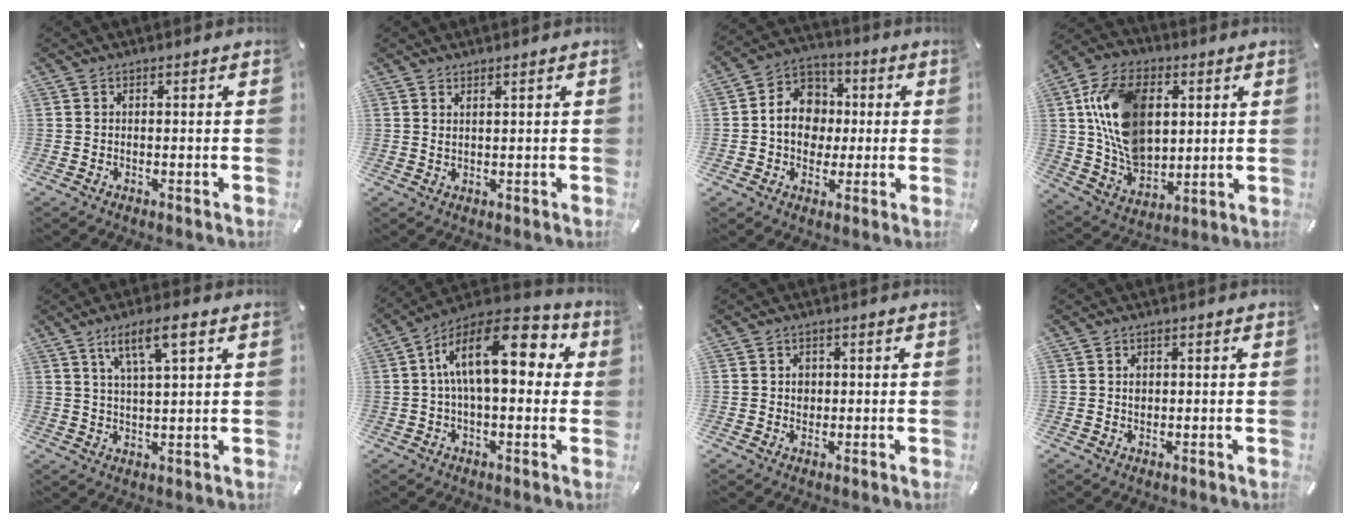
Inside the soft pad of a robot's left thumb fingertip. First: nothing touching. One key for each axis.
{"total": 1.1, "fx": 0.9, "fy": 0.1, "fz": 0.7, "tx": -0.014, "ty": -0.002, "tz": 0.016}
{"total": 10.8, "fx": -0.7, "fy": 9.4, "fz": 5.2, "tx": -0.100, "ty": 0.019, "tz": -0.013}
{"total": 18.2, "fx": 4.2, "fy": 12.7, "fz": 12.4, "tx": -0.260, "ty": 0.007, "tz": 0.082}
{"total": 7.9, "fx": 4.4, "fy": 1.9, "fz": 6.2, "tx": -0.123, "ty": -0.002, "tz": 0.075}
{"total": 17.6, "fx": 3.6, "fy": 8.5, "fz": 15.0, "tx": -0.244, "ty": -0.001, "tz": 0.059}
{"total": 2.1, "fx": 0.1, "fy": 2.0, "fz": 0.8, "tx": -0.002, "ty": 0.000, "tz": -0.004}
{"total": 1.3, "fx": 0.2, "fy": 1.1, "fz": 0.6, "tx": -0.014, "ty": 0.004, "tz": 0.004}